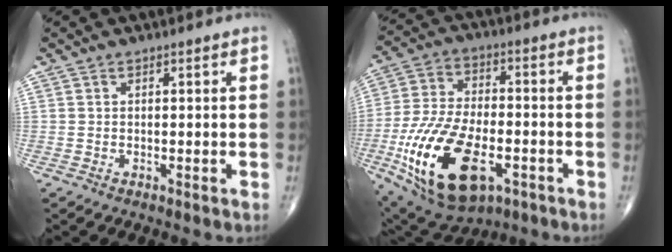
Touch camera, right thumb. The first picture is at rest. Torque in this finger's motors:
{"motor_torque": [0.71, 0.53, 1.81, -0.43, 0.62]}